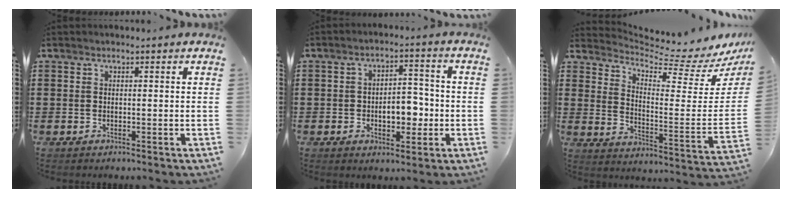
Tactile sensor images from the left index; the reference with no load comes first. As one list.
[{"total": 6.3, "force": [-1.4, 3.6, 5.0], "torque": [-0.075, 0.004, -0.032]}, {"total": 5.3, "force": [4.7, 0.3, 2.5], "torque": [-0.068, -0.053, 0.075]}]